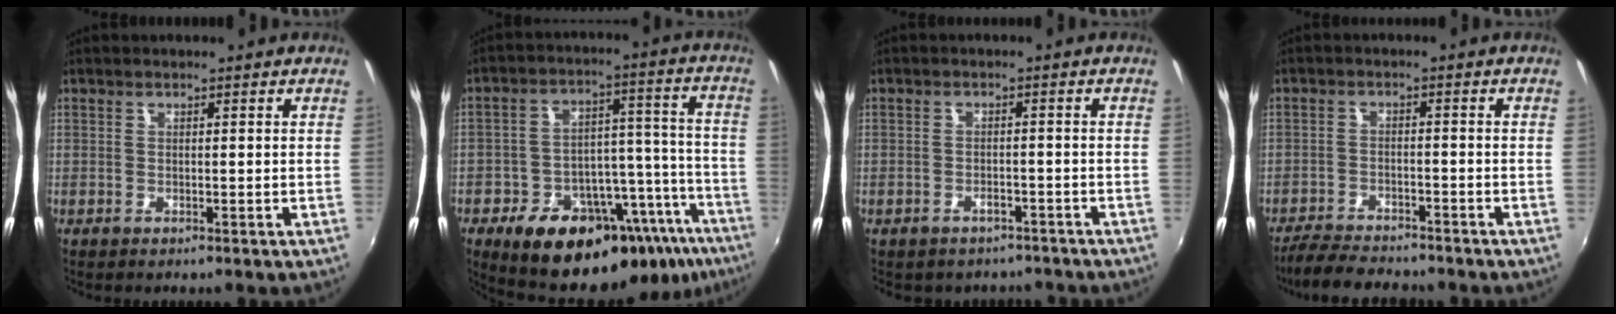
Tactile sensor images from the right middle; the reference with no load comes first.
{"total": 26.7, "force": [-18.1, 13.2, 14.5], "torque": [-0.229, 0.030, -0.233]}
{"total": 5.1, "force": [-4.2, 2.7, 1.3], "torque": [-0.031, -0.002, -0.047]}
{"total": 9.0, "force": [-8.2, 1.9, 3.4], "torque": [-0.094, -0.018, -0.133]}